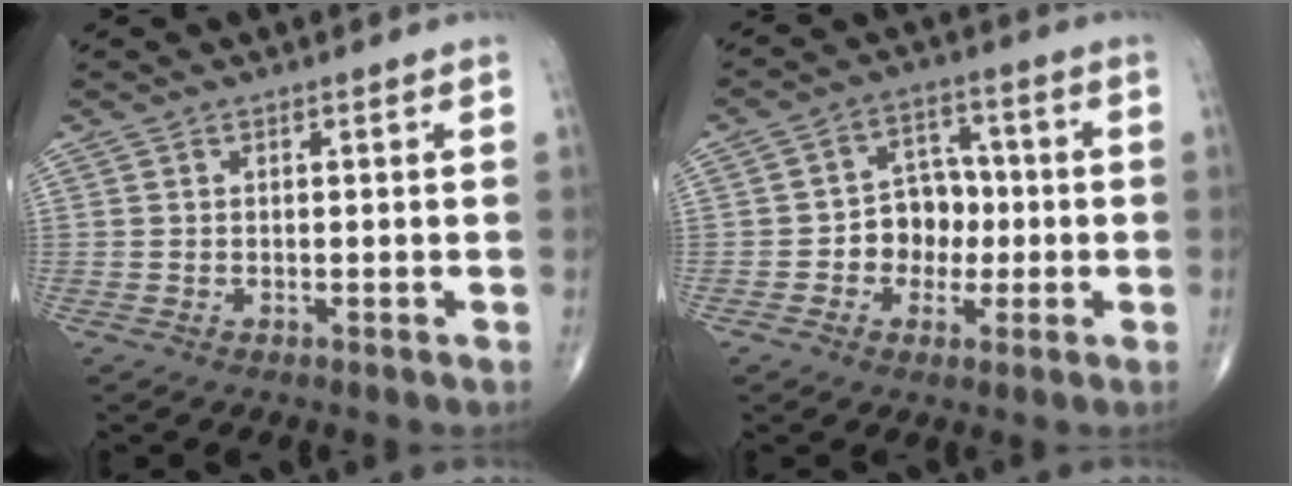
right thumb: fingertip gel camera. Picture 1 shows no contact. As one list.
[{"total": 8.1, "force": [-1.3, 6.6, 4.5], "torque": [-0.024, 0.030, -0.030]}]